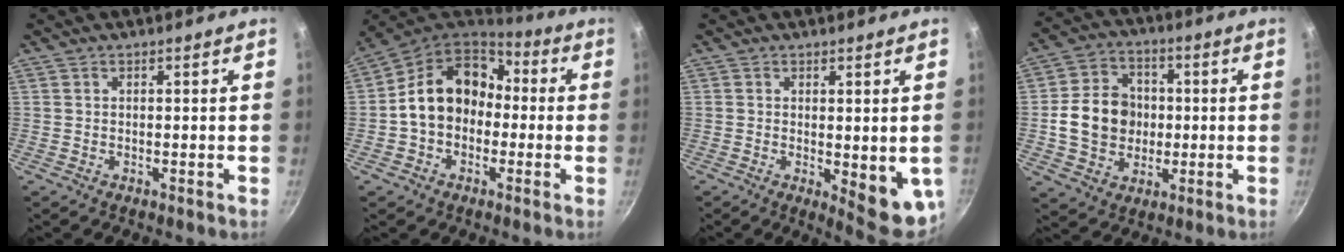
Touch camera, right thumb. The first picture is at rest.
{"total": 15.4, "force": [-0.2, 12.1, 9.5], "torque": [-0.125, 0.050, -0.018]}
{"total": 9.1, "force": [-0.8, 3.4, 8.4], "torque": [-0.088, -0.011, -0.002]}
{"total": 13.1, "force": [-0.3, 11.1, 7.0], "torque": [-0.095, 0.021, -0.007]}